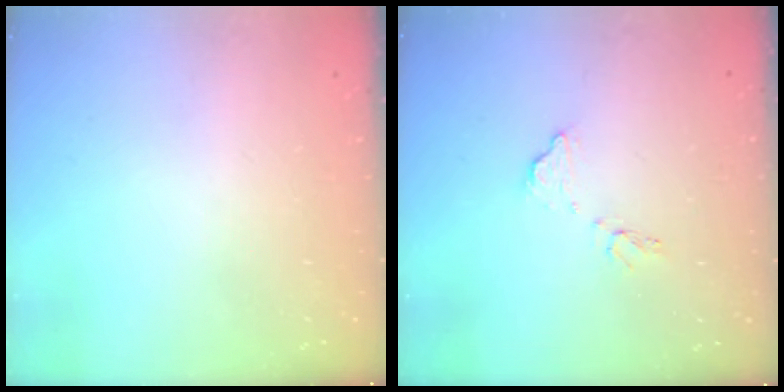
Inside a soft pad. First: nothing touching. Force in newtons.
{"total": 9.8, "press": 9.8, "slide": 0.5}